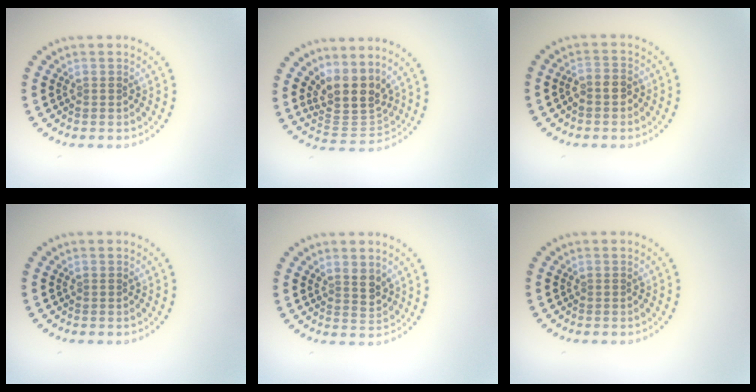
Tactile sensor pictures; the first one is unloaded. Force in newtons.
{"total": 4.2, "press": 3.4, "slide": 2.5}
{"total": 1.5, "press": 1.3, "slide": 0.8}
{"total": 0.0}
{"total": 2.0, "press": 1.8, "slide": 0.9}
{"total": 0.0}